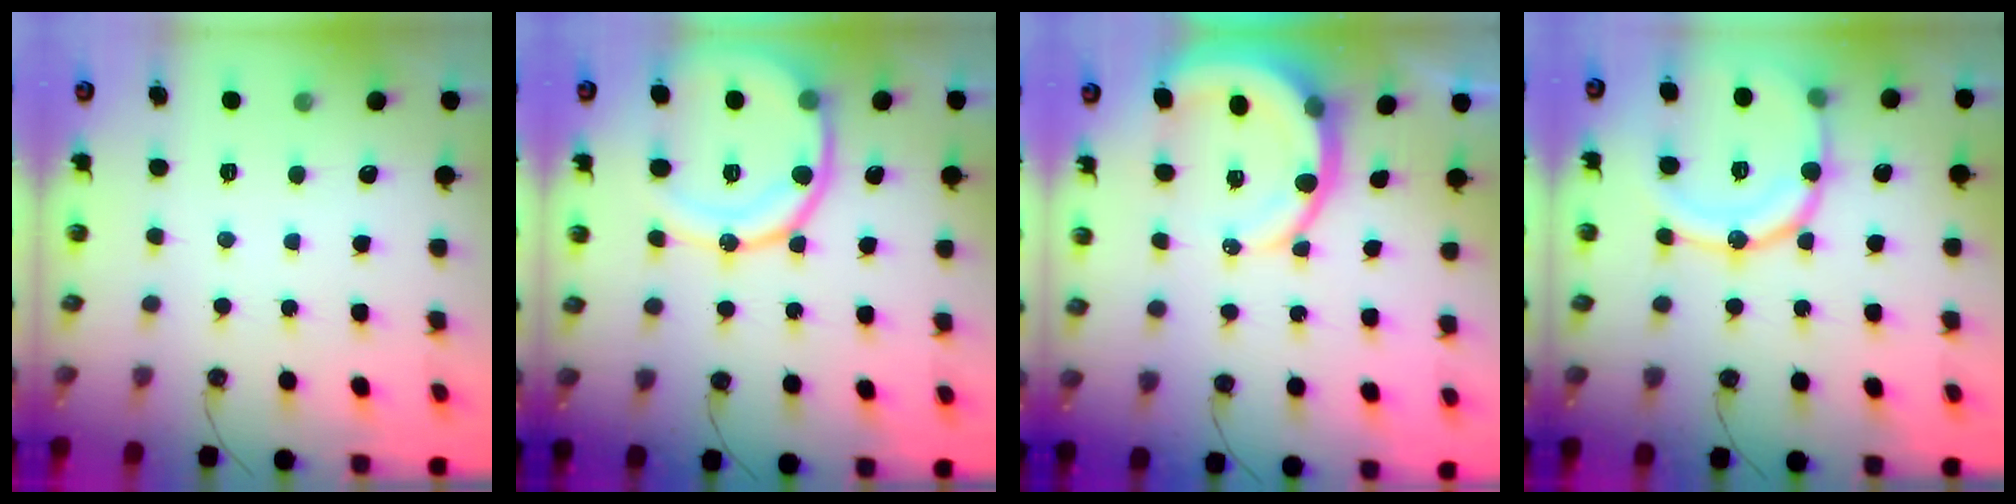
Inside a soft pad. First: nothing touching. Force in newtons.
{"total": 17.3, "press": 17.2, "slide": 1.9}
{"total": 10.1, "press": 10.0, "slide": 1.3}
{"total": 18.9, "press": 18.6, "slide": 3.7}